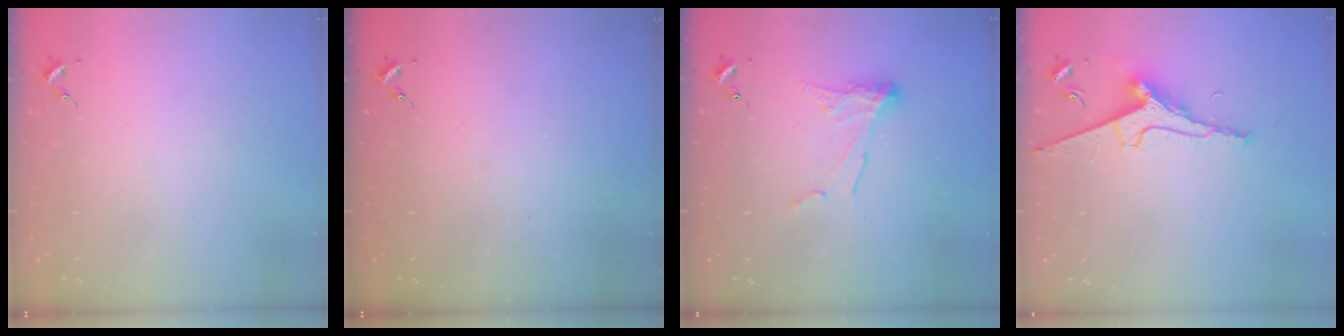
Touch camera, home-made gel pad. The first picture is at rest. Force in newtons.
{"total": 0.0}
{"total": 9.6, "press": 9.6, "slide": 0.5}
{"total": 9.5, "press": 9.4, "slide": 1.1}